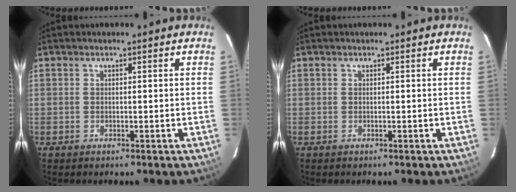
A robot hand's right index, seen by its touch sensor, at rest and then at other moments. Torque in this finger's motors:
{"motor_torque": [0.00, 0.00, 0.01, 0.00]}